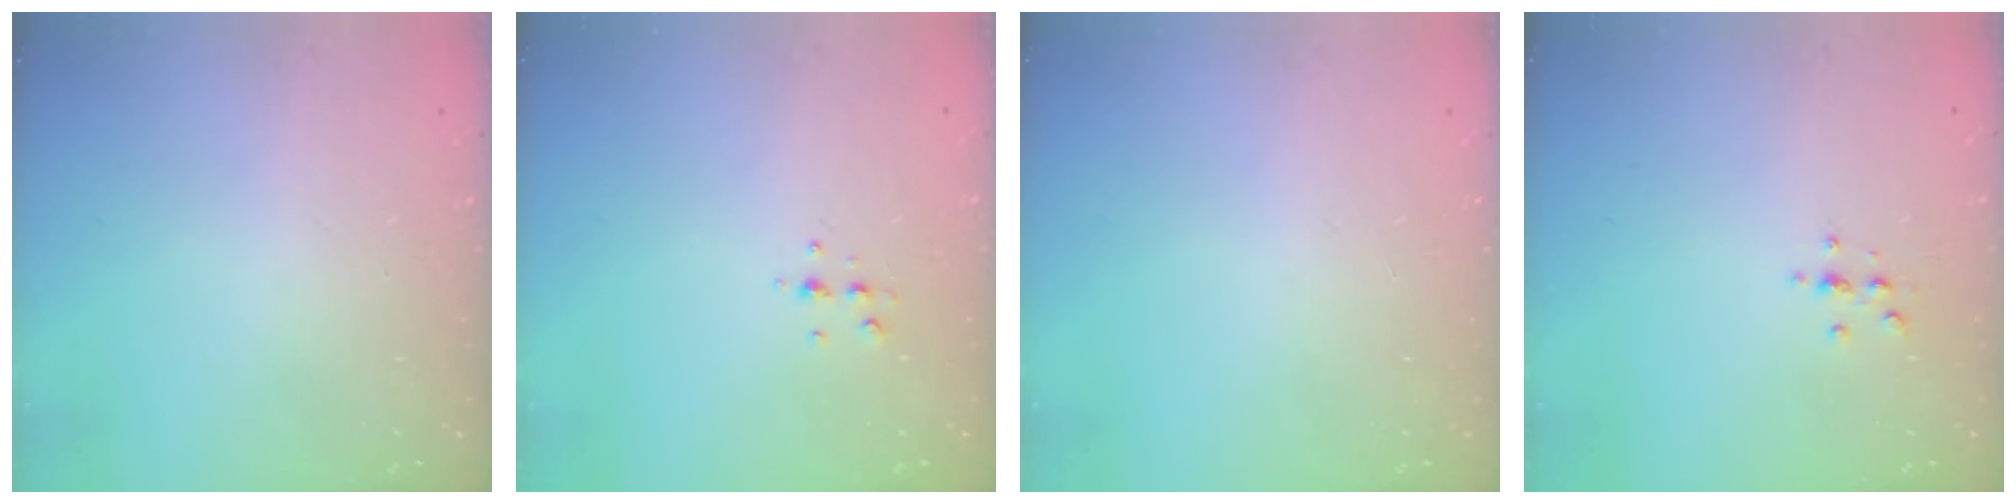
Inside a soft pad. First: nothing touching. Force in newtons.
{"total": 4.7, "press": 4.6, "slide": 1.0}
{"total": 0.0}
{"total": 2.2, "press": 2.1, "slide": 0.2}